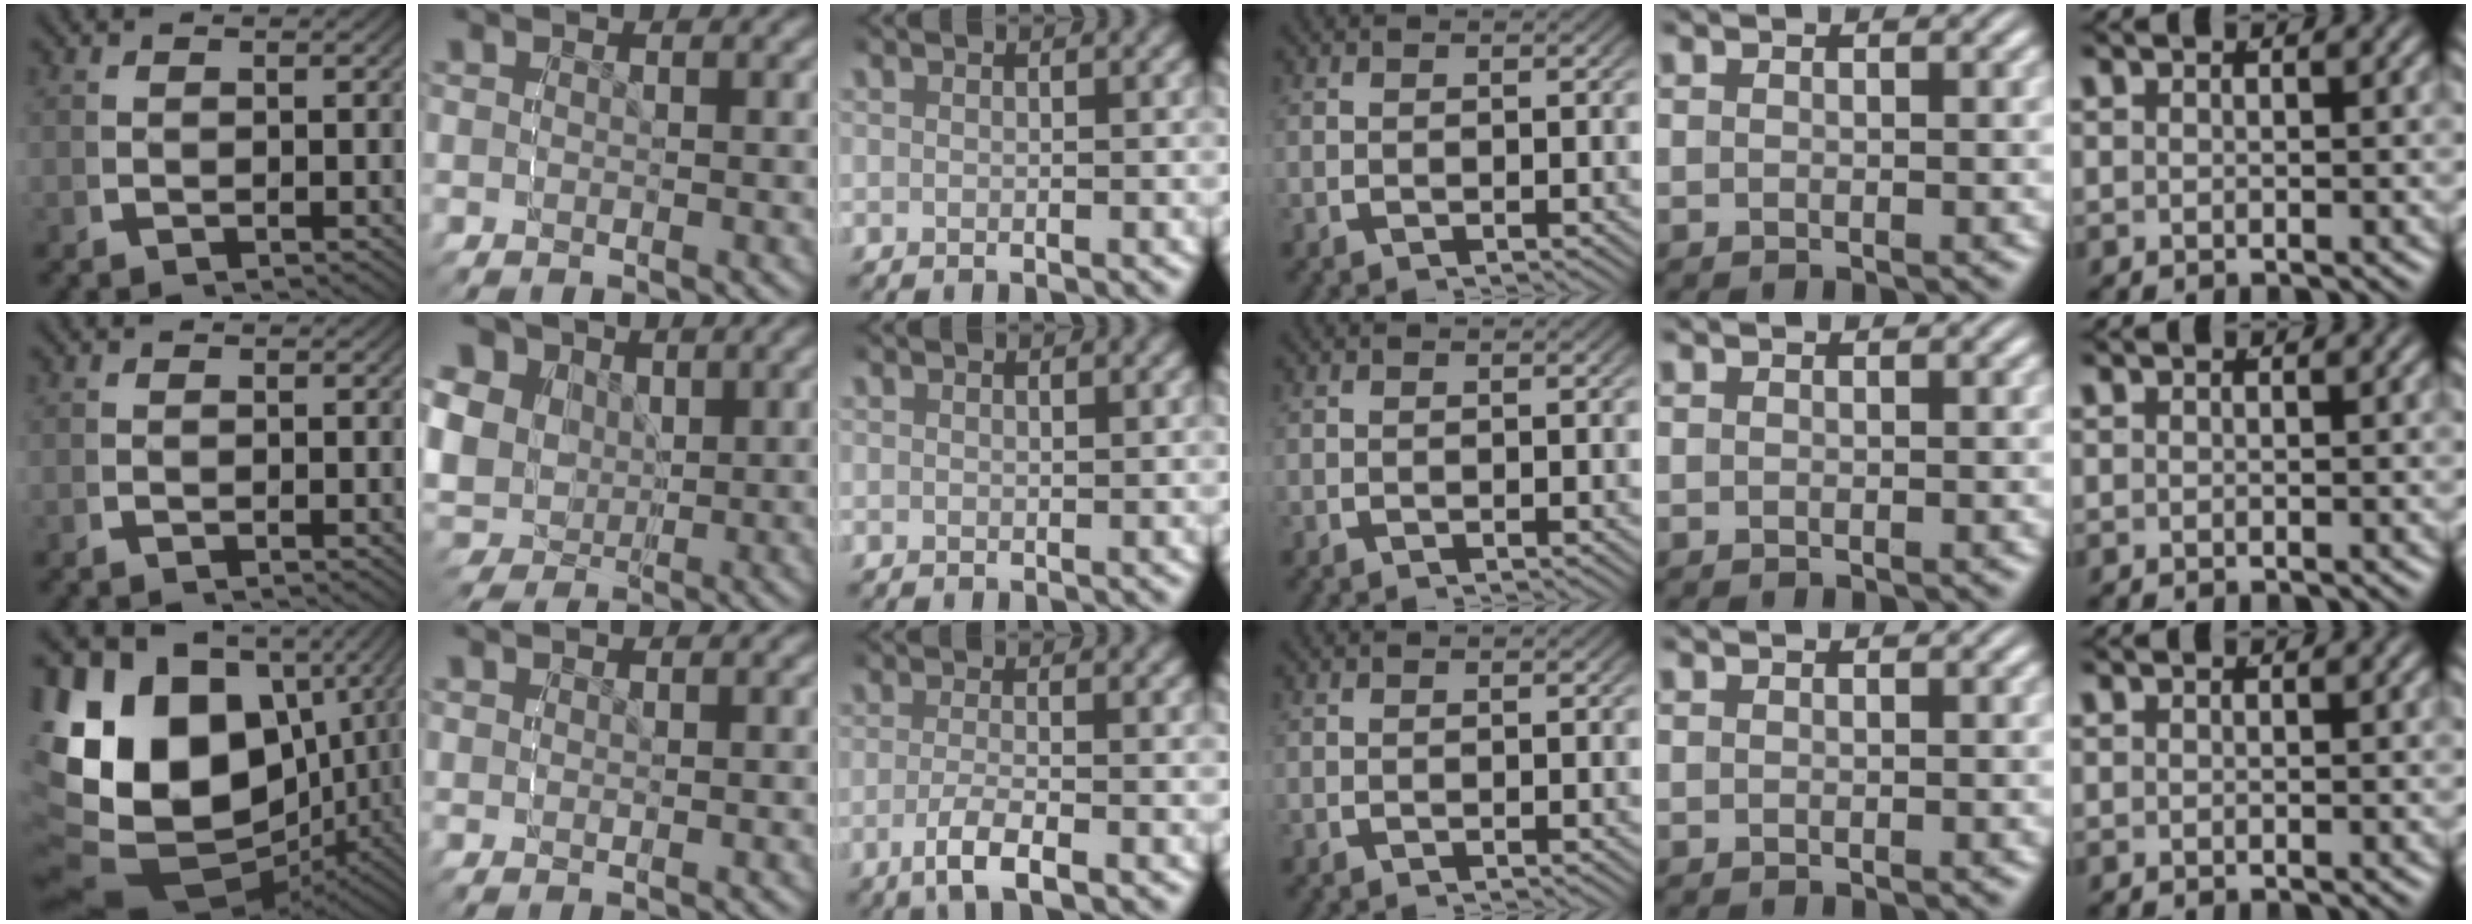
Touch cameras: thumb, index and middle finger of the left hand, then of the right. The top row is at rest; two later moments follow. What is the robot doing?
{"motion": "grasp_and_lifting", "object": "cloth"}